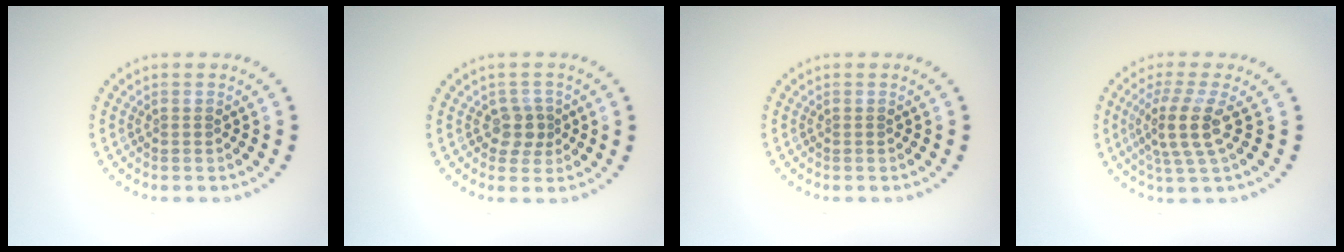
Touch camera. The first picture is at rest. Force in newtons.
{"total": 2.0, "press": 1.7, "slide": 1.1}
{"total": 0.0}
{"total": 3.7, "press": 2.9, "slide": 2.3}